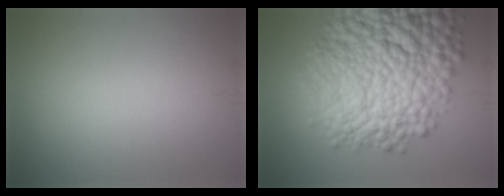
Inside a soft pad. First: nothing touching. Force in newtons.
{"total": 14.3, "press": 14.3, "slide": 0.5}